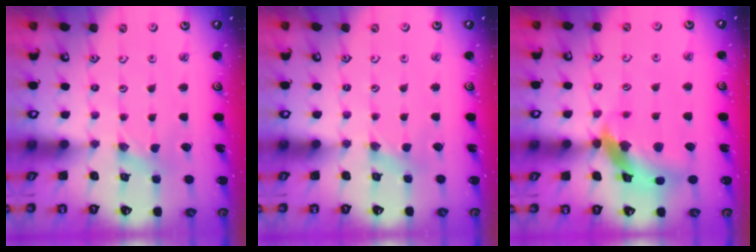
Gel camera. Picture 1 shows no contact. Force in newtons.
{"total": 2.5, "press": 2.4, "slide": 0.4}
{"total": 14.4, "press": 14.3, "slide": 2.0}